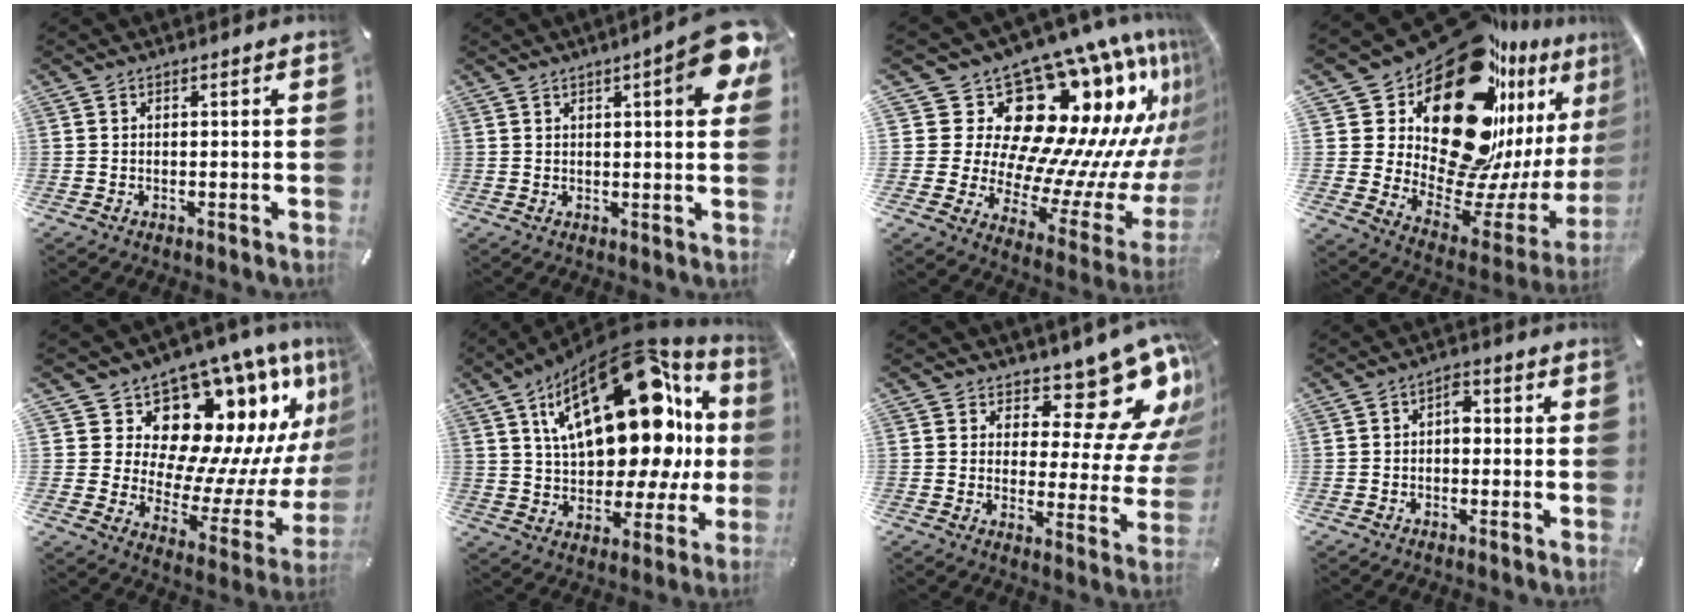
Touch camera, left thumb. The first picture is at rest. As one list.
[{"total": 9.6, "force": [4.2, 2.0, 8.4], "torque": [-0.111, -0.021, 0.064]}, {"total": 27.1, "force": [14.3, 14.6, 17.9], "torque": [-0.247, -0.196, 0.289]}, {"total": 30.2, "force": [17.3, 15.7, 19.1], "torque": [-0.269, -0.193, 0.334]}, {"total": 15.3, "force": [11.2, 8.4, 6.2], "torque": [-0.056, -0.143, 0.192]}, {"total": 29.7, "force": [9.7, 15.5, 23.4], "torque": [-0.363, -0.070, 0.163]}, {"total": 15.1, "force": [10.7, 7.3, 7.8], "torque": [-0.100, -0.105, 0.180]}, {"total": 3.5, "force": [-0.3, 2.2, 2.7], "torque": [-0.046, 0.010, -0.010]}]